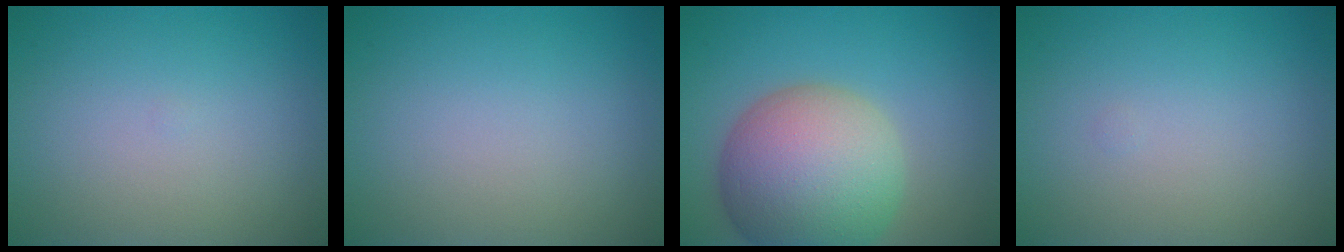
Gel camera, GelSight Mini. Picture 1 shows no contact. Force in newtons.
{"total": 0.0}
{"total": 11.1, "press": 11.1, "slide": 0.6}
{"total": 0.0}